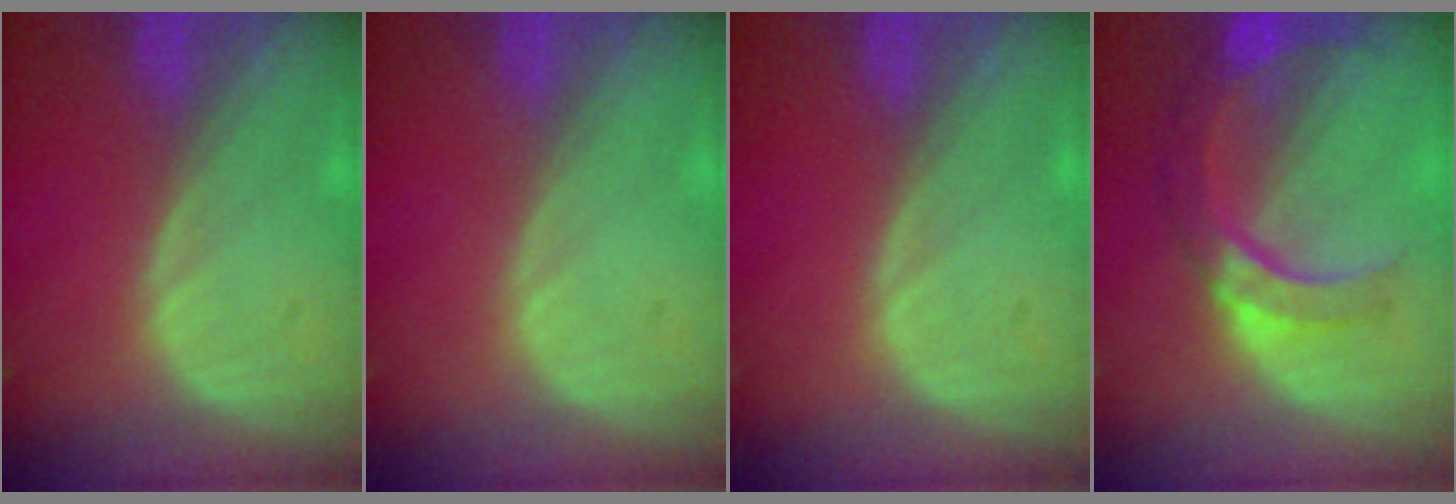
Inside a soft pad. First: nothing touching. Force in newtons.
{"total": 0.0}
{"total": 0.0}
{"total": 9.1, "press": 7.9, "slide": 4.5}